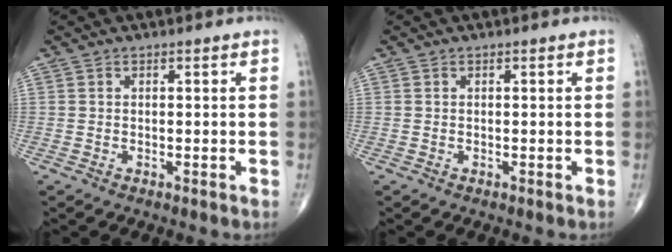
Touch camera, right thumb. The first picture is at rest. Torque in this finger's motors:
{"motor_torque": [-0.01, -0.01, 0.00, 0.00, 0.00]}